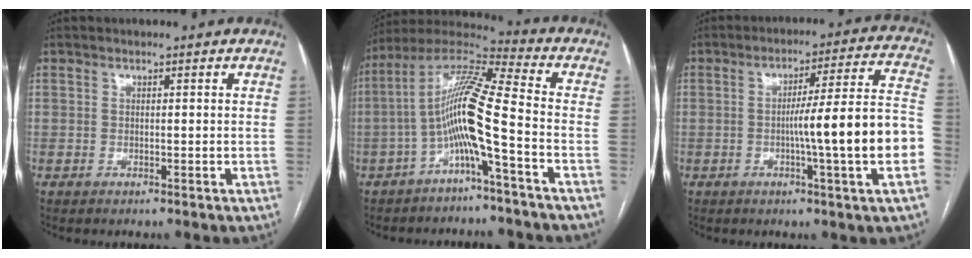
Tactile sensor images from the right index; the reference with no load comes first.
{"total": 11.6, "force": [-3.5, -0.4, 11.0], "torque": [-0.214, 0.026, -0.074]}
{"total": 14.5, "force": [-3.0, -0.9, 14.2], "torque": [-0.207, 0.013, -0.048]}